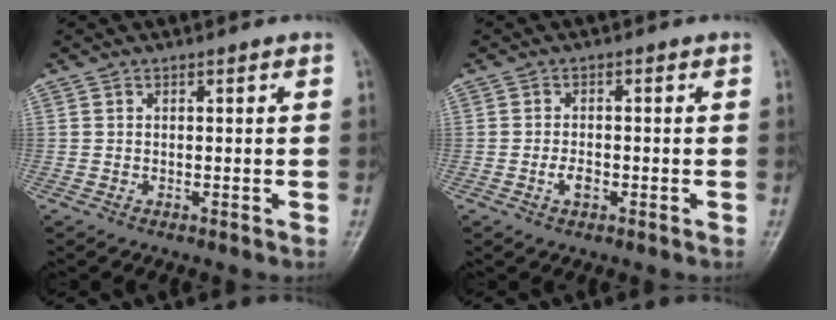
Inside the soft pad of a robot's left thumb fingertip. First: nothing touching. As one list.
[{"total": 2.7, "force": [-1.1, 1.7, 1.8], "torque": [-0.026, 0.003, -0.021]}]